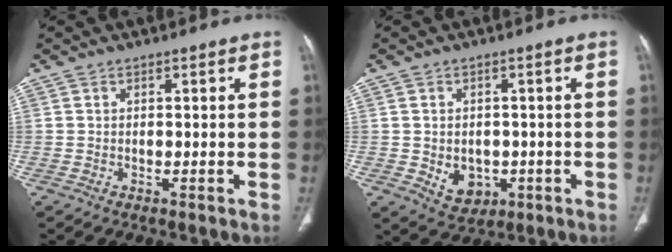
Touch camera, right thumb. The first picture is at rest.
{"total": 6.3, "force": [-1.3, 4.9, 3.6], "torque": [-0.036, 0.004, -0.003]}